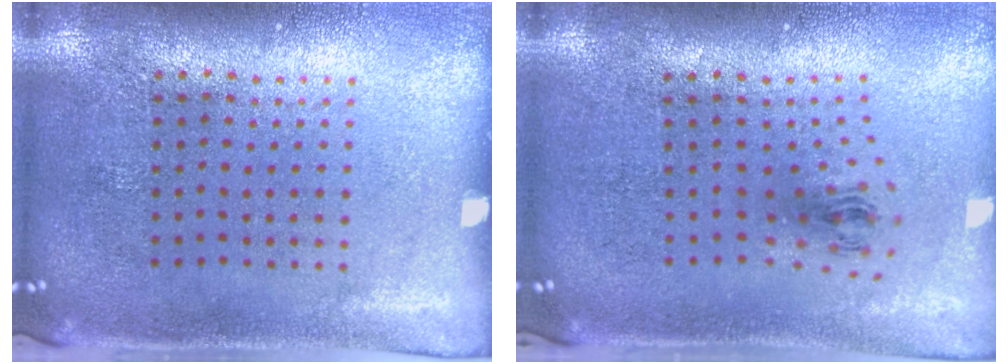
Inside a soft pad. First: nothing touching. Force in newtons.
{"total": 1.0, "press": 0.4, "slide": 0.9}